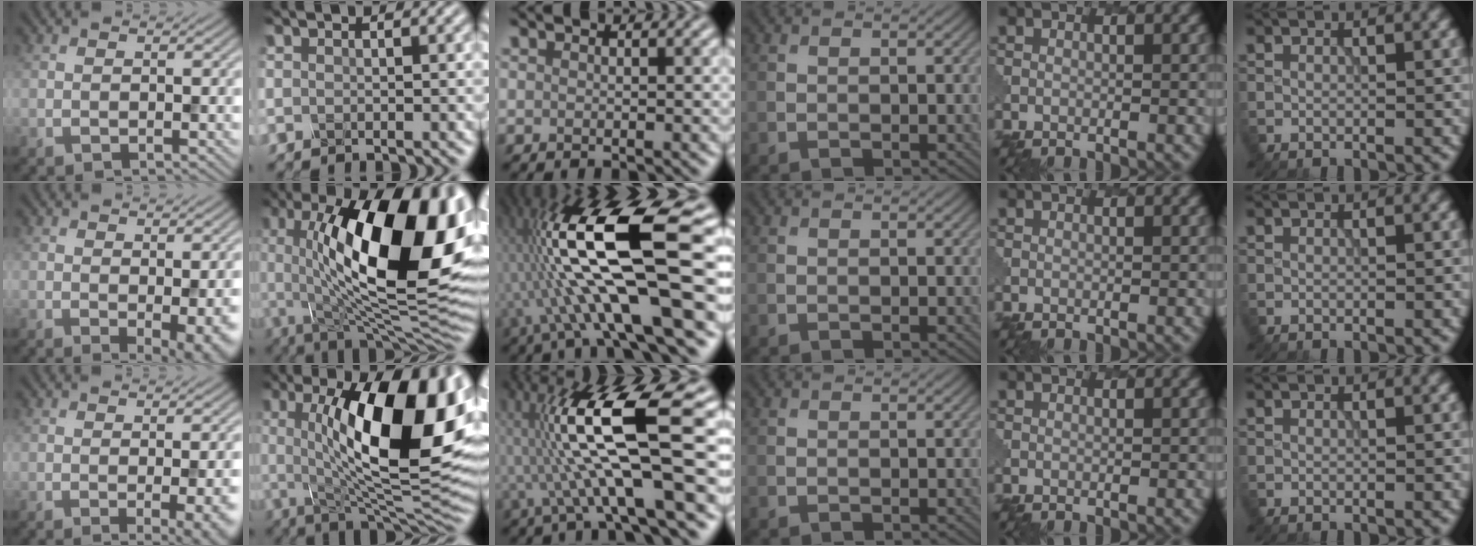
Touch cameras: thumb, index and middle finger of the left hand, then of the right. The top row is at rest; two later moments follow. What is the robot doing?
{"motion": "pour", "object": "mug"}